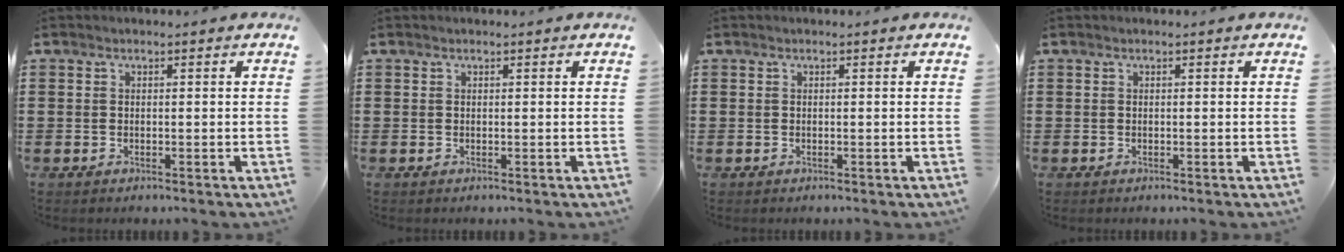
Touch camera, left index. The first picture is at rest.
{"total": 0.0}
{"total": 0.0}
{"total": 0.0}